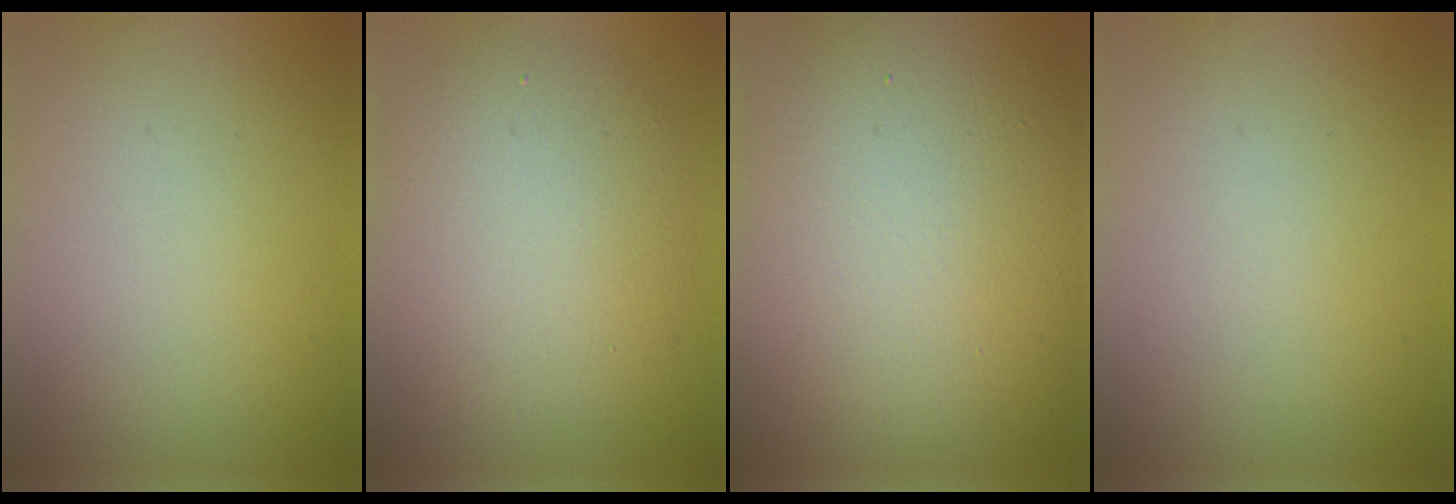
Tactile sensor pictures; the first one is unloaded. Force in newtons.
{"total": 6.8, "press": 6.8, "slide": 0.6}
{"total": 19.8, "press": 19.8, "slide": 1.2}
{"total": 0.0}